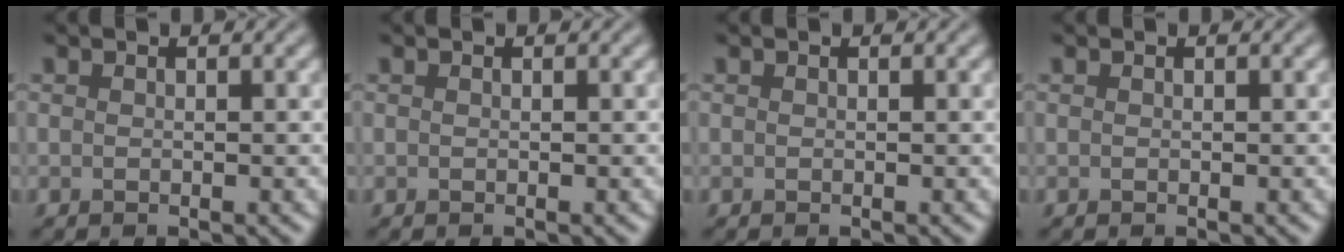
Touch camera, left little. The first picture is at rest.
{"total": 0.0}
{"total": 0.0}
{"total": 0.0}